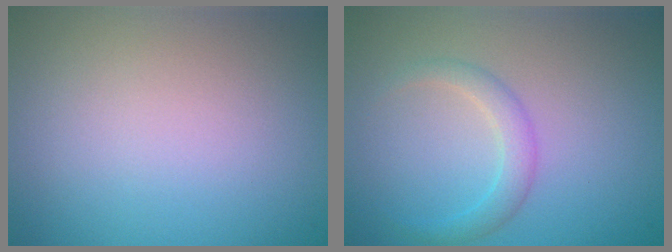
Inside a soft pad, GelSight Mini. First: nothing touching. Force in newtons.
{"total": 1.9, "press": 1.9, "slide": 0.1}